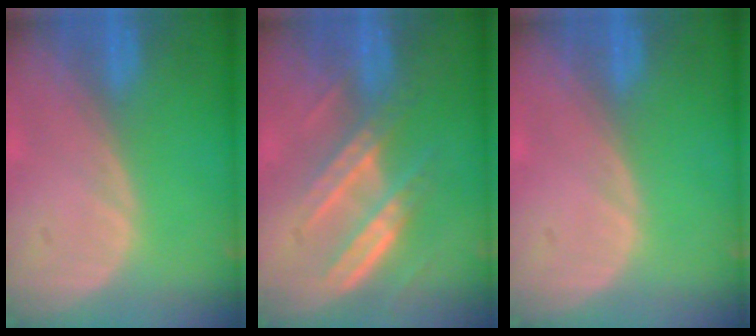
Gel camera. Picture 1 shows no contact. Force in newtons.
{"total": 6.8, "press": 6.4, "slide": 2.3}
{"total": 0.0}